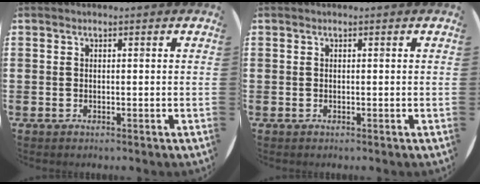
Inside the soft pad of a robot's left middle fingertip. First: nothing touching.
{"total": 0.0}